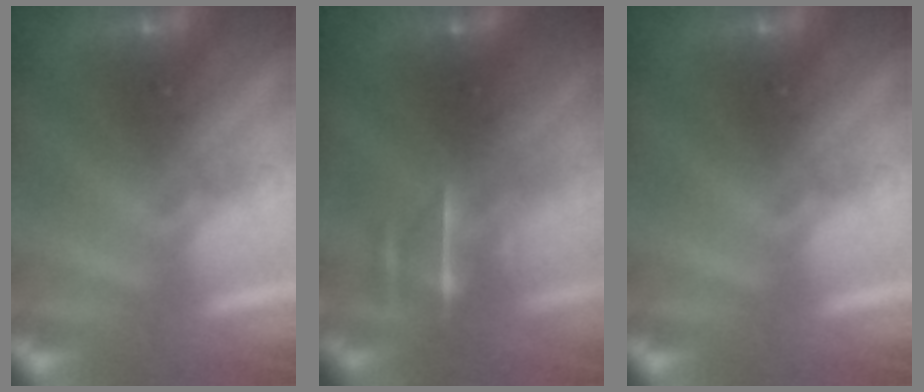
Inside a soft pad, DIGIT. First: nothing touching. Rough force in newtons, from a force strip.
{"total": 3.1}
{"total": 0.0}